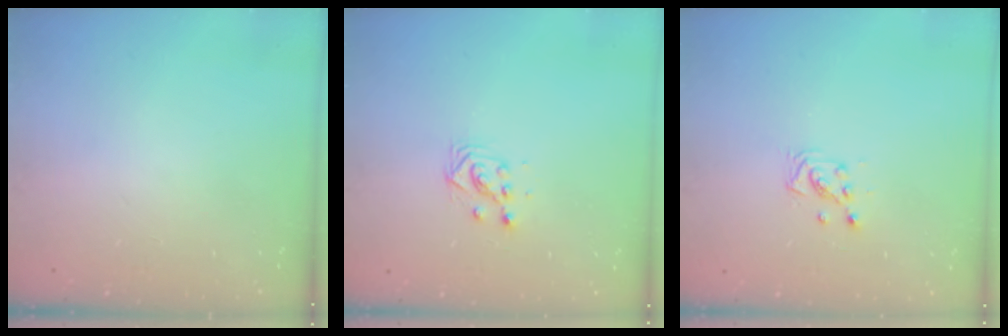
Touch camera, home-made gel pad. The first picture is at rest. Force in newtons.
{"total": 3.2, "press": 3.2, "slide": 0.2}
{"total": 2.9, "press": 2.9, "slide": 0.3}